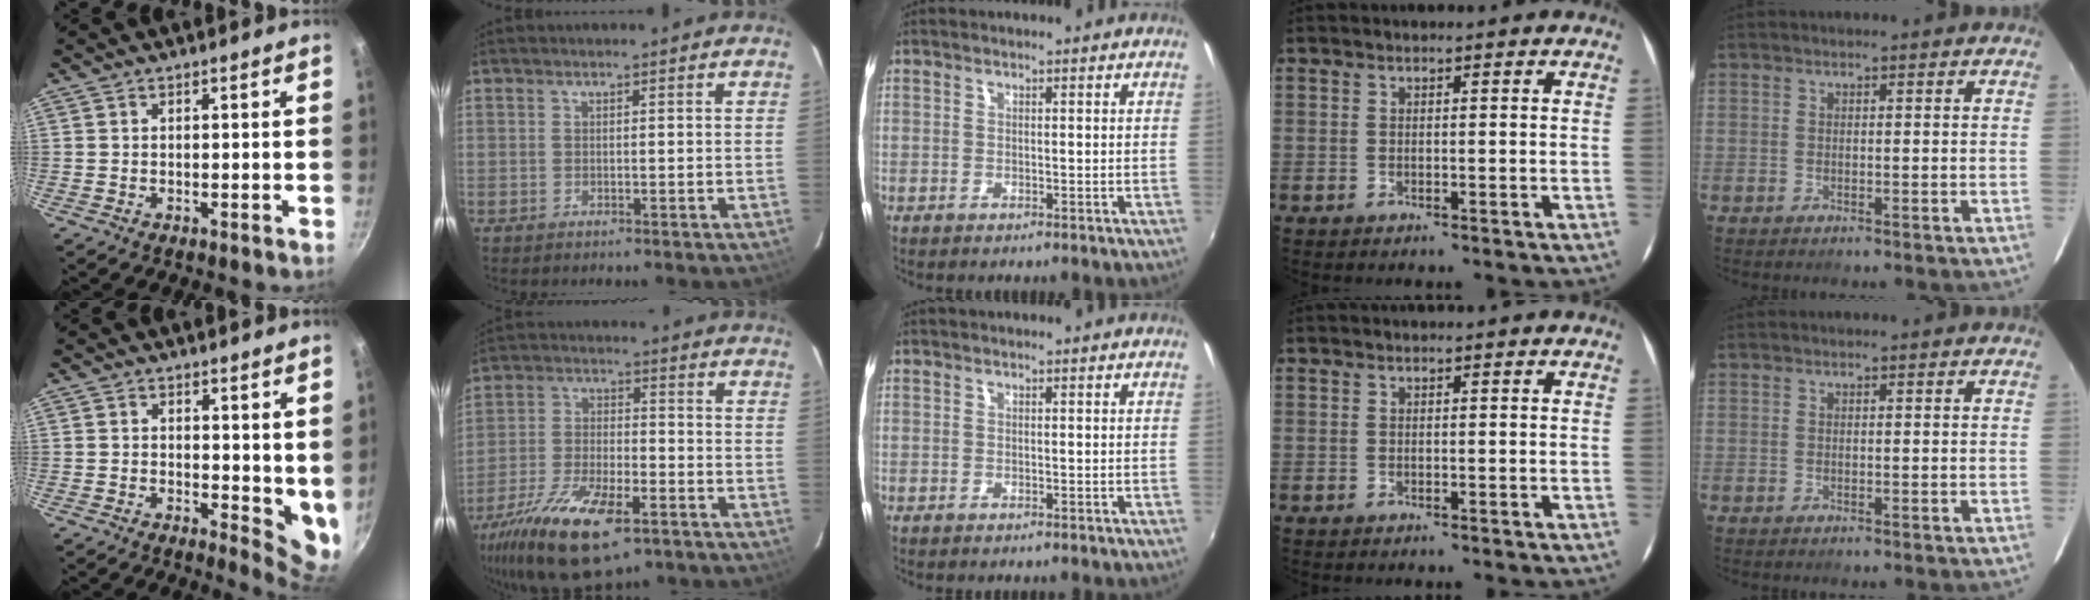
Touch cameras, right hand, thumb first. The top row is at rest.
{"thumb": {"total": 6.5, "force": [1.7, 3.2, 5.4], "torque": [-0.060, -0.026, 0.023]}, "index": {"total": 19.0, "force": [-11.6, 7.1, 13.2], "torque": [-0.269, -0.048, -0.204]}}